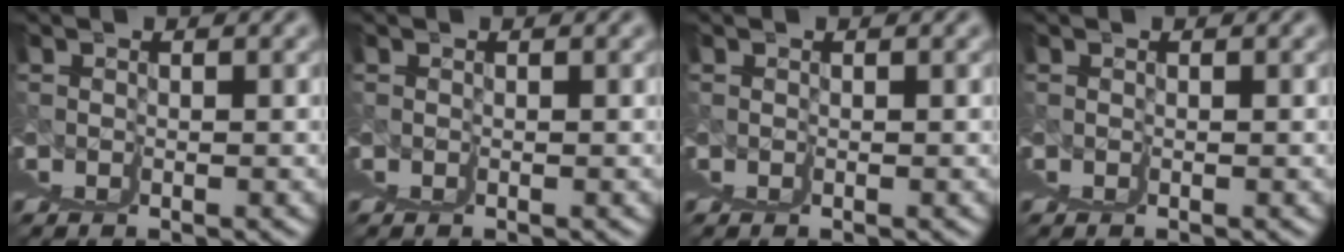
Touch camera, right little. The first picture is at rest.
{"total": 0.0}
{"total": 0.0}
{"total": 0.0}